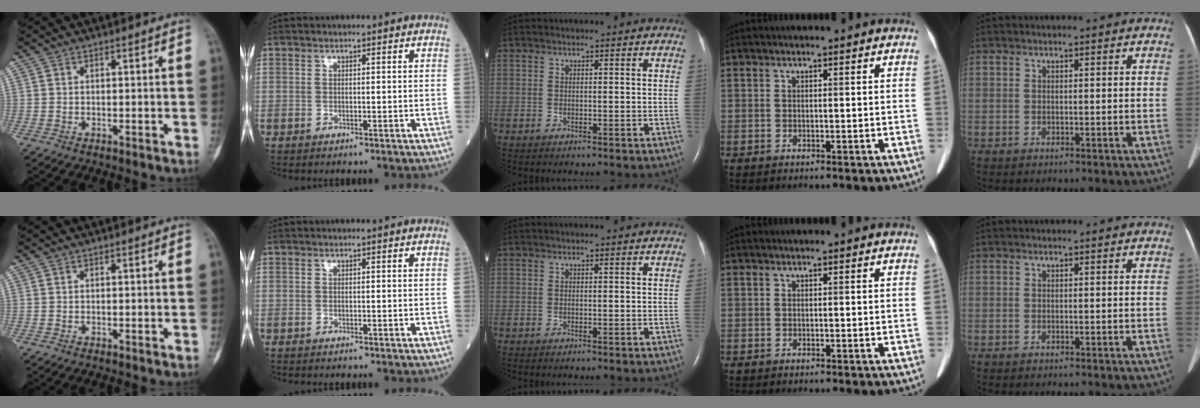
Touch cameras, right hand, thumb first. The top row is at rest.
{}